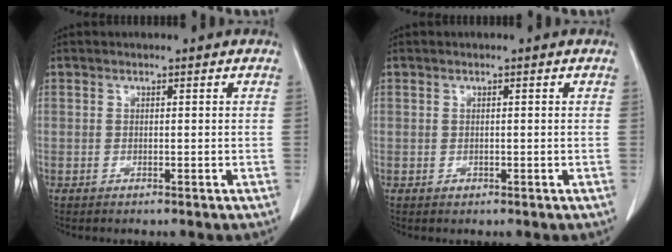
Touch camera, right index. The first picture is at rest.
{"total": 1.0, "force": [-0.1, 0.9, 0.5], "torque": [-0.008, 0.003, 0.002]}